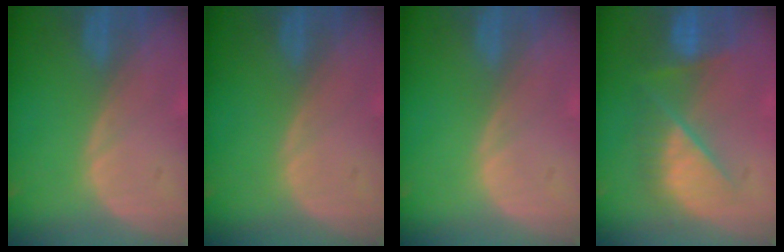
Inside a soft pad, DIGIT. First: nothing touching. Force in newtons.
{"total": 0.0}
{"total": 0.0}
{"total": 9.6, "press": 8.3, "slide": 4.8}